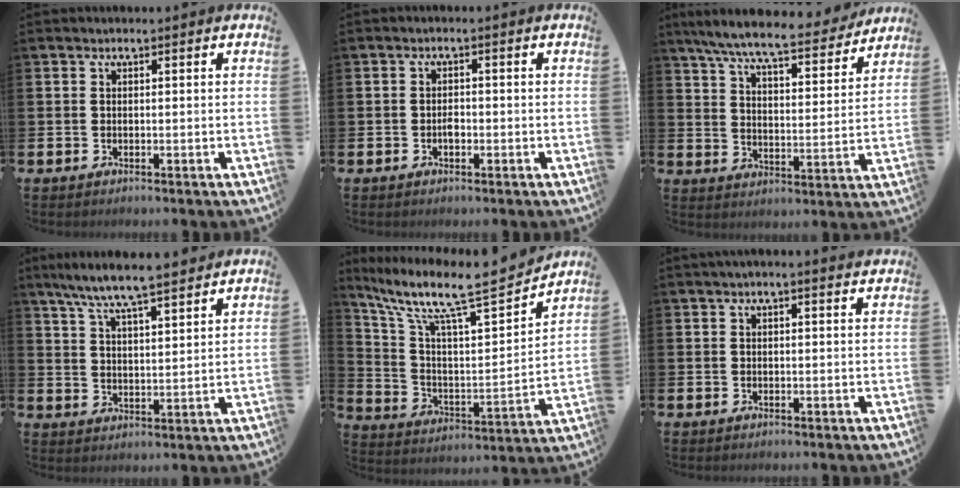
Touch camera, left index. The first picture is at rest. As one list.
[{"total": 1.4, "force": [-0.5, 0.9, 1.0], "torque": [-0.010, -0.001, -0.011]}, {"total": 8.4, "force": [7.6, 0.8, 3.3], "torque": [-0.085, -0.049, 0.130]}, {"total": 7.7, "force": [7.2, 0.5, 2.6], "torque": [-0.074, -0.032, 0.129]}, {"total": 10.7, "force": [8.8, 2.2, 5.6], "torque": [-0.134, -0.068, 0.140]}, {"total": 1.0, "force": [0.8, 0.0, 0.7], "torque": [-0.007, -0.001, 0.012]}]